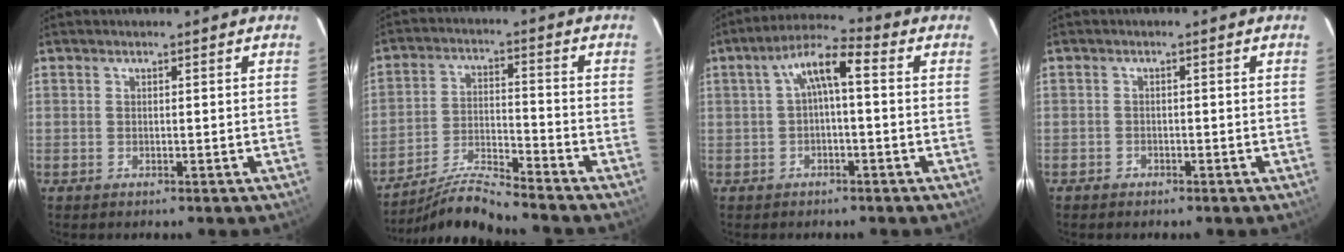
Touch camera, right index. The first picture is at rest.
{"total": 9.4, "force": [-9.0, -1.5, 2.0], "torque": [-0.054, 0.008, -0.171]}
{"total": 6.6, "force": [0.4, 1.8, 6.3], "torque": [-0.125, 0.024, 0.009]}
{"total": 1.4, "force": [-1.0, 1.0, -0.1], "torque": [-0.002, 0.004, -0.017]}